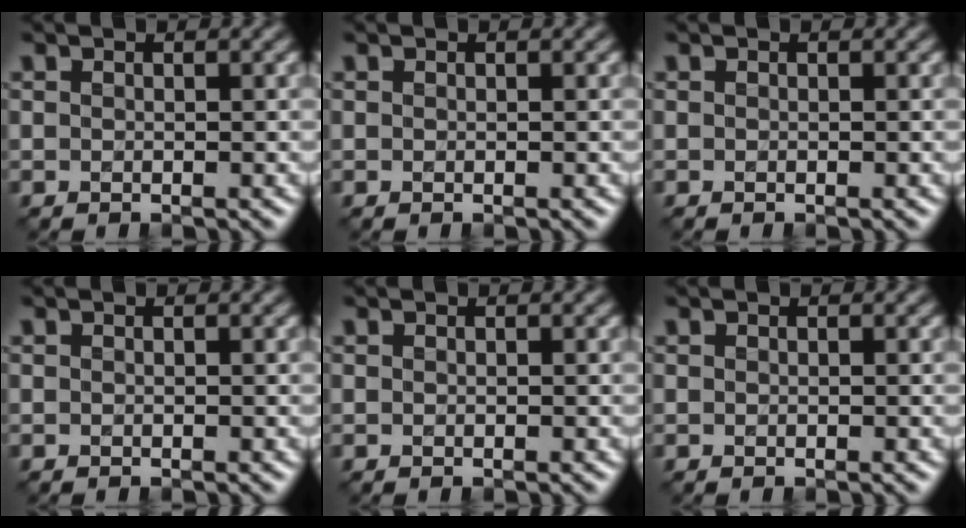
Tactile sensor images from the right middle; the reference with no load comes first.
{"total": 0.0}
{"total": 0.0}
{"total": 0.0}
{"total": 0.0}
{"total": 0.0}